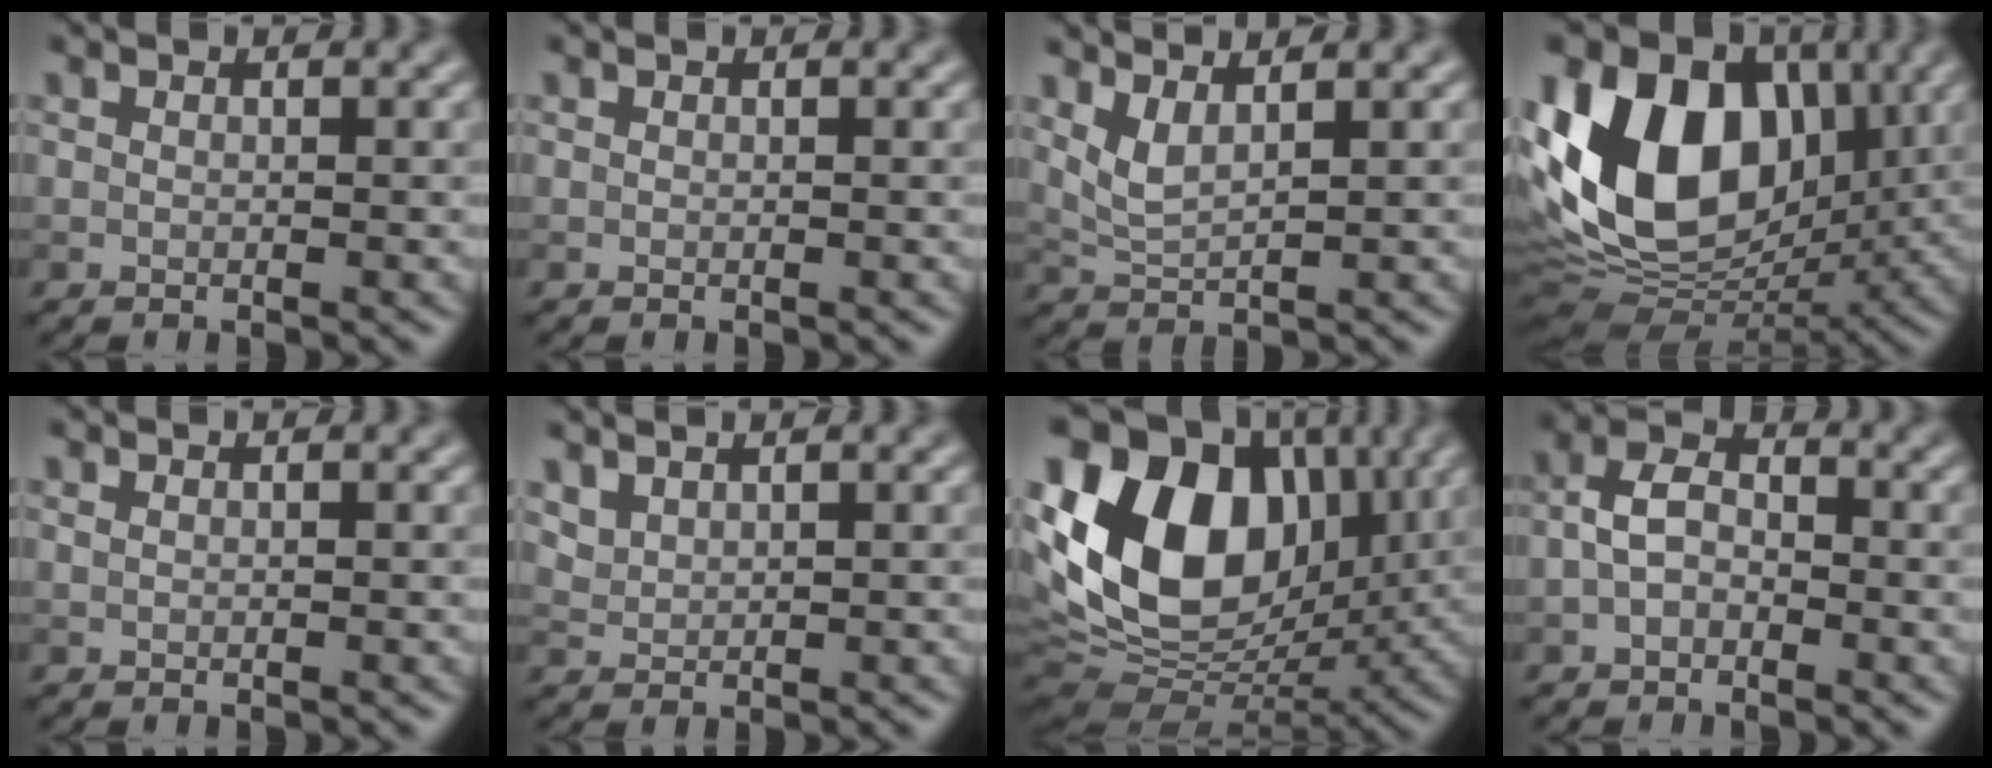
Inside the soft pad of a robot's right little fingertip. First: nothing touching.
{"total": 0.0}
{"total": 2.3, "force": [1.5, 0.6, 1.7], "torque": [-0.038, -0.006, 0.034]}
{"total": 15.4, "force": [2.4, 10.8, 10.8], "torque": [-0.201, 0.017, 0.024]}
{"total": 0.0}
{"total": 1.7, "force": [1.5, 0.8, 0.6], "torque": [-0.018, 0.002, 0.036]}
{"total": 17.1, "force": [3.7, 12.0, 11.6], "torque": [-0.232, 0.023, 0.055]}
{"total": 3.0, "force": [-0.9, 2.0, 2.1], "torque": [-0.040, 0.014, -0.025]}